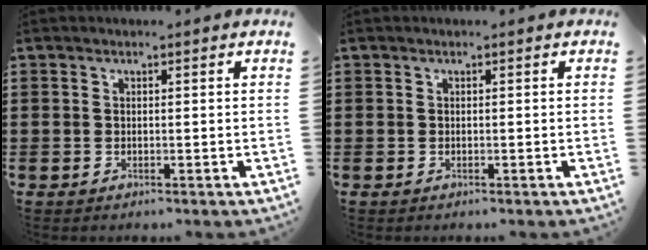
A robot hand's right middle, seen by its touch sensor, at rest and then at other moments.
{"total": 0.0}